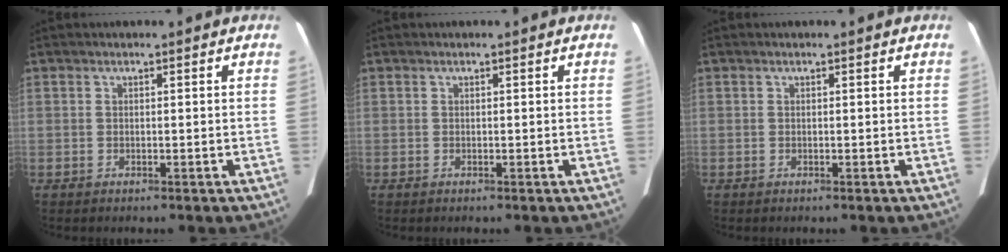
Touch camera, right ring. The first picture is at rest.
{"total": 0.0}
{"total": 0.0}